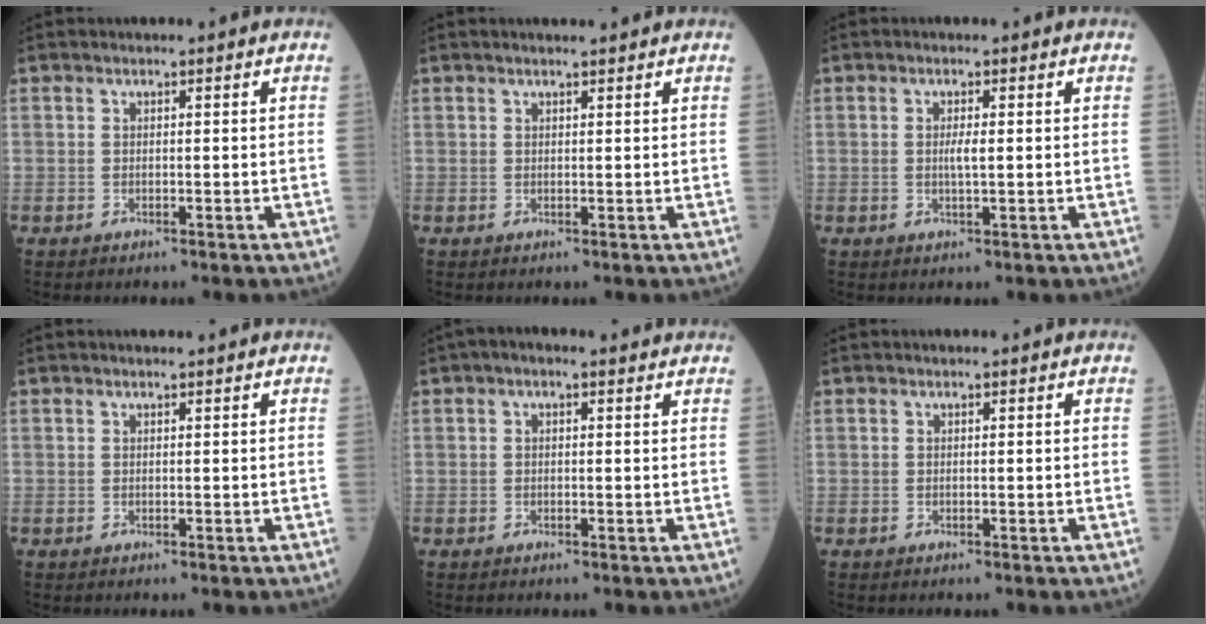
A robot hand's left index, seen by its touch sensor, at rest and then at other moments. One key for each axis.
{"total": 1.9, "fx": 1.7, "fy": 0.0, "fz": 0.7, "tx": -0.006, "ty": 0.010, "tz": 0.027}
{"total": 1.7, "fx": 0.0, "fy": 0.1, "fz": 1.7, "tx": -0.035, "ty": -0.001, "tz": 0.002}
{"total": 0.6, "fx": 0.6, "fy": 0.0, "fz": 0.2, "tx": -0.005, "ty": 0.002, "tz": 0.010}
{"total": 2.0, "fx": 1.1, "fy": 0.8, "fz": 1.4, "tx": -0.024, "ty": 0.018, "tz": 0.012}
{"total": 0.0}